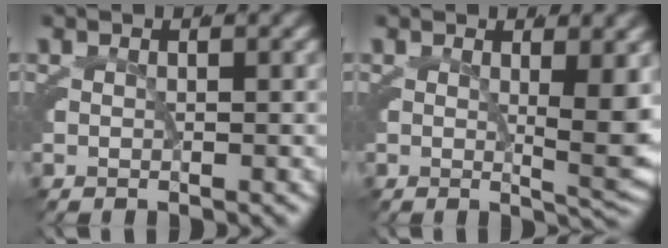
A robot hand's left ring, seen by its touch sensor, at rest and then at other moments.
{"total": 3.7, "force": [0.6, 0.5, 3.6], "torque": [-0.040, -0.016, 0.012]}